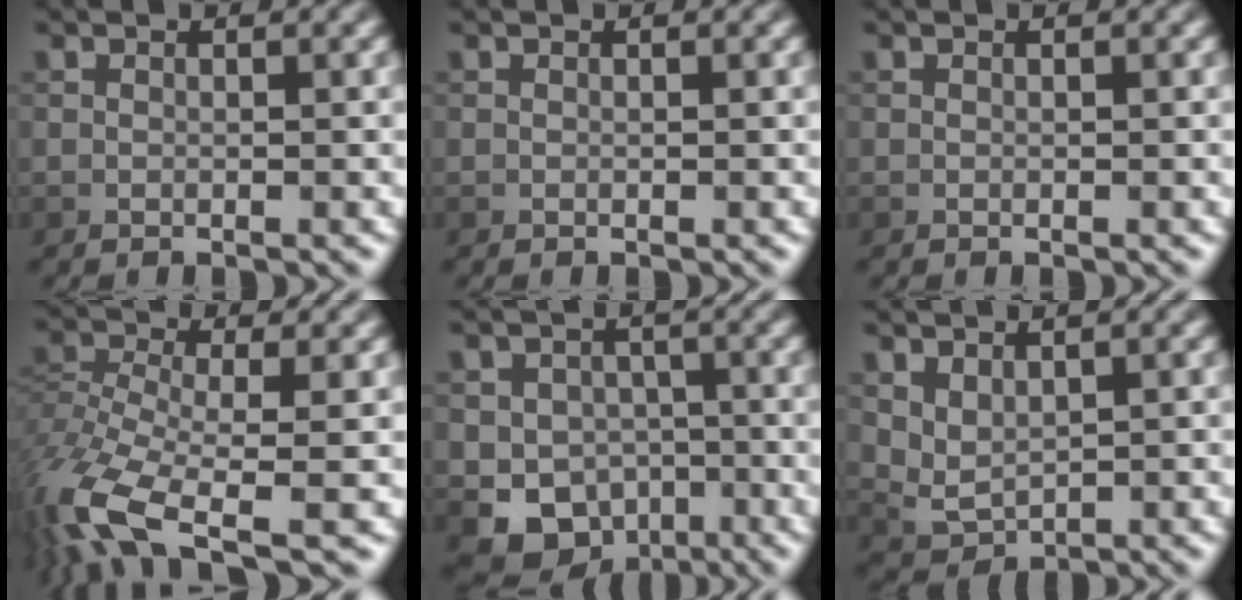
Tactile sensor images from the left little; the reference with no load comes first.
{"total": 0.0}
{"total": 0.0}
{"total": 10.5, "force": [-6.0, 3.7, 7.8], "torque": [-0.177, -0.010, -0.118]}
{"total": 8.3, "force": [-3.5, 7.1, 2.4], "torque": [-0.019, -0.022, -0.072]}
{"total": 2.4, "force": [1.2, 1.5, 1.5], "torque": [-0.033, -0.006, 0.031]}